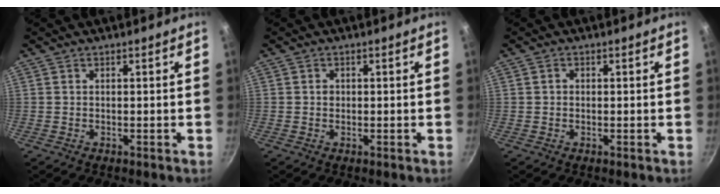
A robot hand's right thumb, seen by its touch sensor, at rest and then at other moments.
{"total": 1.1, "force": [0.1, 1.0, 0.4], "torque": [-0.003, 0.004, 0.002]}
{"total": 1.1, "force": [0.1, 1.0, 0.5], "torque": [-0.007, 0.006, 0.001]}